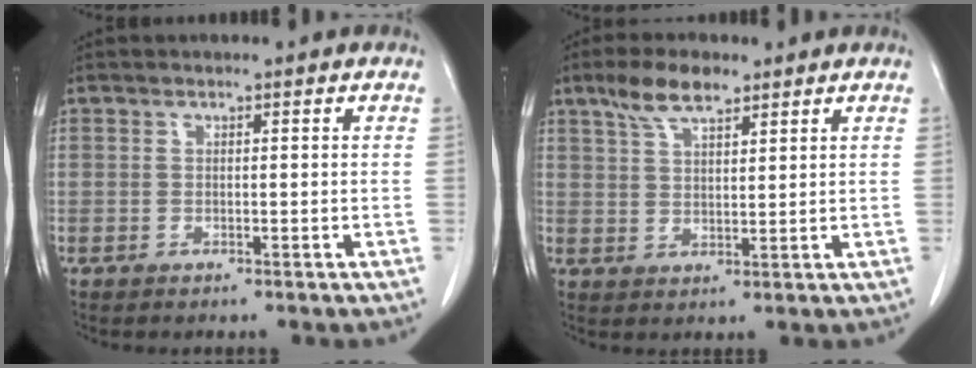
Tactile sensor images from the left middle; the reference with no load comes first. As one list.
[{"total": 6.0, "force": [4.3, 1.9, 3.8], "torque": [-0.079, 0.012, 0.083]}]